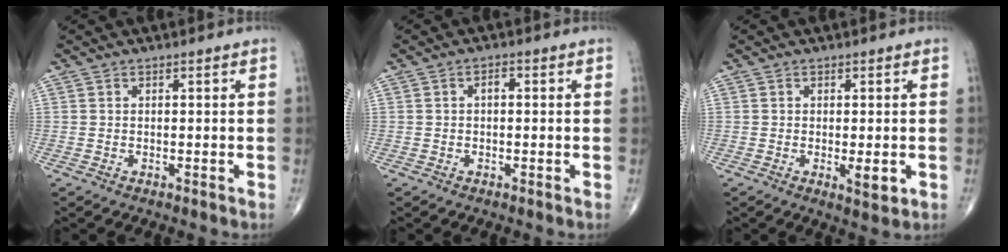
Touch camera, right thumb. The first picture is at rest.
{"total": 1.4, "force": [0.0, 0.9, 1.1], "torque": [-0.014, 0.005, -0.004]}
{"total": 3.2, "force": [-0.6, 1.1, 2.9], "torque": [-0.042, -0.009, -0.008]}